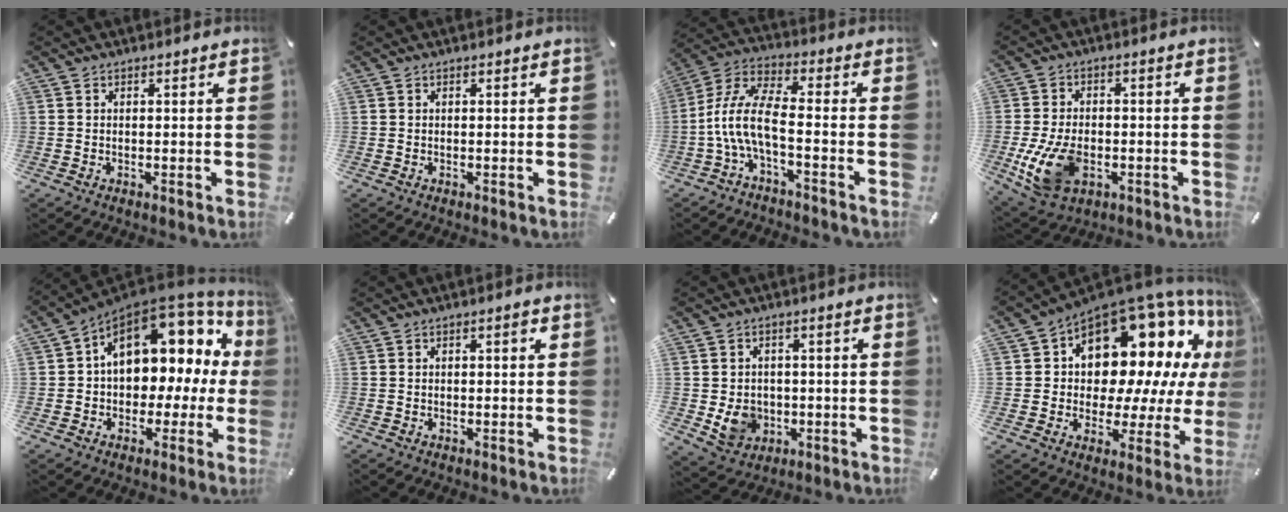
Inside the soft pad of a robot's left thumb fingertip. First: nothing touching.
{"total": 0.0}
{"total": 10.2, "force": [-3.1, 3.9, 8.9], "torque": [-0.198, -0.008, -0.060]}
{"total": 12.0, "force": [-3.3, 7.9, 8.3], "torque": [-0.178, -0.001, -0.055]}
{"total": 13.9, "force": [4.7, 9.6, 8.9], "torque": [-0.114, -0.043, 0.075]}
{"total": 1.3, "force": [0.1, 0.5, 1.2], "torque": [-0.023, 0.005, 0.000]}
{"total": 7.6, "force": [-1.0, 6.8, 3.2], "torque": [-0.059, 0.007, -0.014]}
{"total": 19.1, "force": [9.5, 11.8, 11.6], "torque": [-0.153, -0.089, 0.166]}